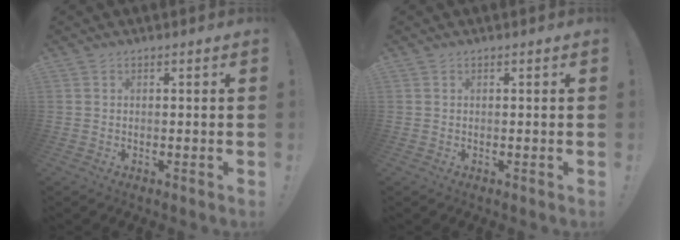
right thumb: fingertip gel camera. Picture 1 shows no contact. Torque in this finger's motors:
{"motor_torque": [-0.01, 0.01, -0.03, 0.01, 0.02]}